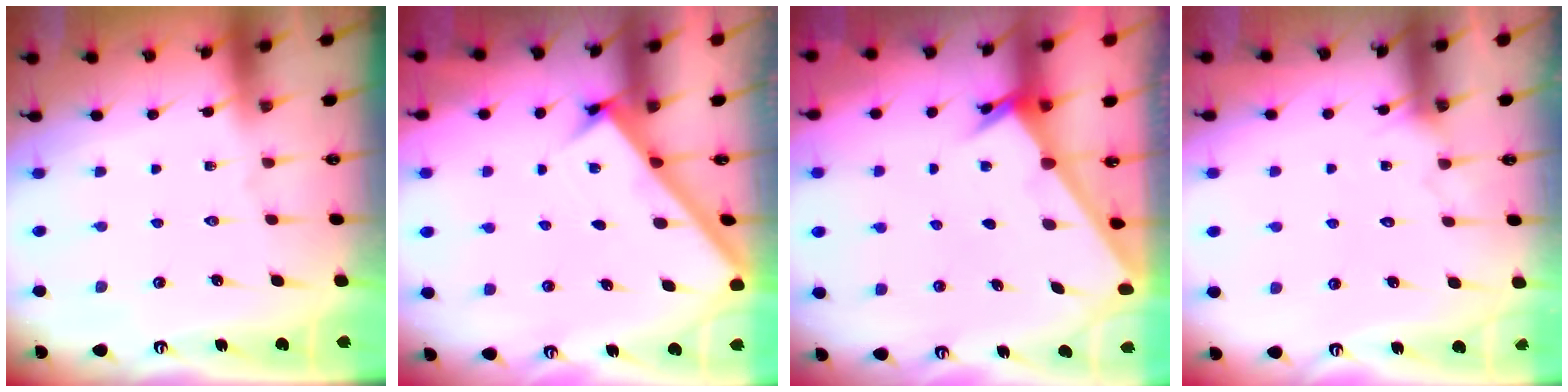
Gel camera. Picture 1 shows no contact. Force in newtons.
{"total": 2.6, "press": 2.6, "slide": 0.3}
{"total": 2.3, "press": 2.3, "slide": 0.3}
{"total": 5.1, "press": 5.0, "slide": 0.3}